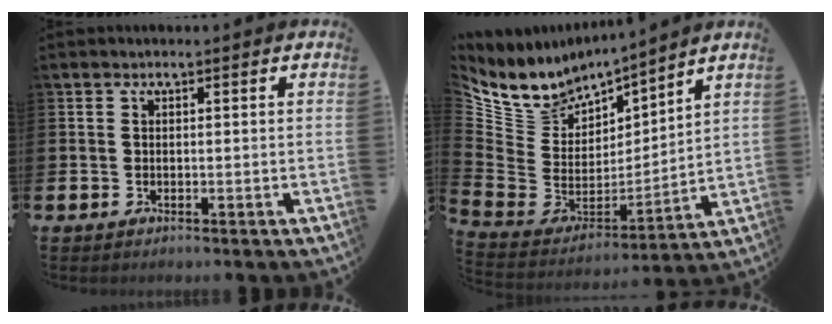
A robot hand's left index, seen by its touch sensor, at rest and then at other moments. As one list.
[{"total": 7.5, "force": [7.0, 2.4, -1.5], "torque": [-0.030, -0.076, 0.130]}]